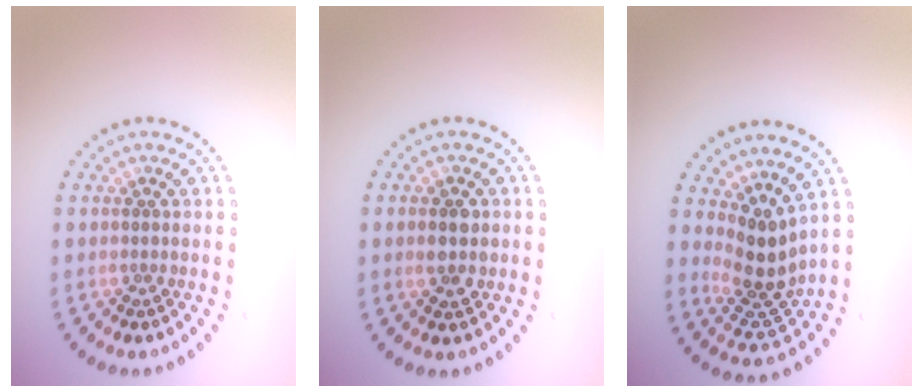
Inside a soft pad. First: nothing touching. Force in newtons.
{"total": 2.0, "press": 2.0, "slide": 0.1}
{"total": 3.8, "press": 3.0, "slide": 2.4}